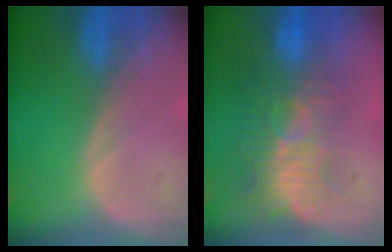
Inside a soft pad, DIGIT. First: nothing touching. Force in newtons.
{"total": 9.5, "press": 8.8, "slide": 3.7}